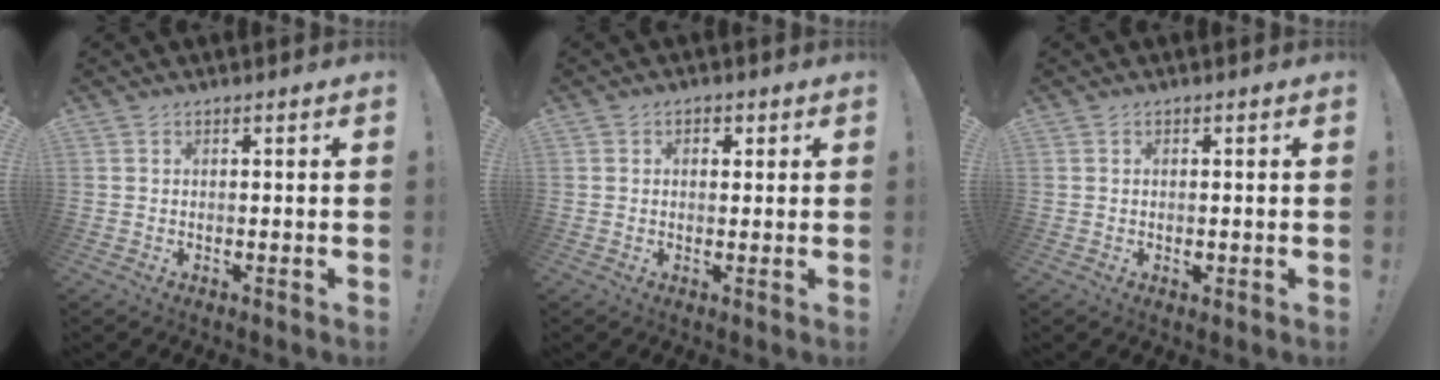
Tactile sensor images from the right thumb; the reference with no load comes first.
{"total": 1.7, "force": [0.4, 1.5, 0.7], "torque": [-0.003, 0.001, 0.004]}
{"total": 0.8, "force": [-0.2, 0.6, 0.4], "torque": [0.003, -0.002, -0.005]}